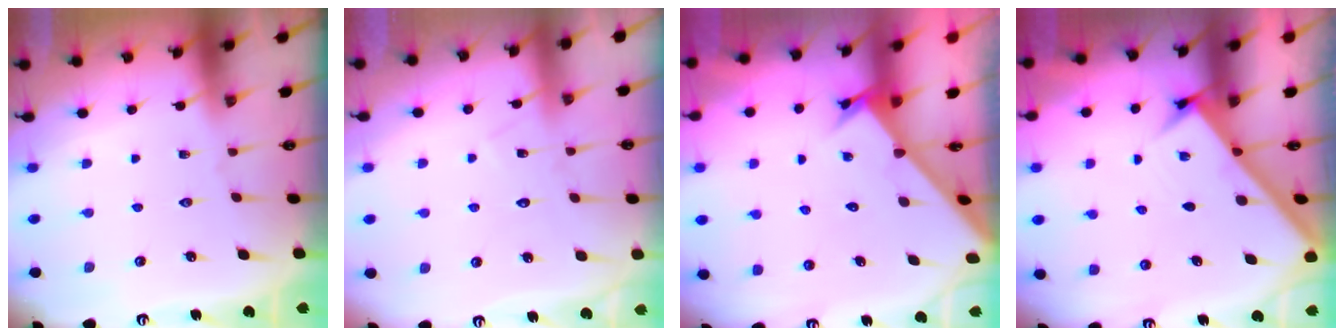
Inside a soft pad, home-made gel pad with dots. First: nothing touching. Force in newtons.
{"total": 7.2, "press": 7.2, "slide": 0.4}
{"total": 2.5, "press": 2.5, "slide": 0.3}
{"total": 2.9, "press": 2.9, "slide": 0.4}